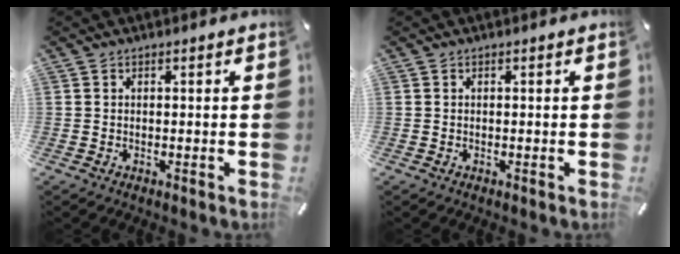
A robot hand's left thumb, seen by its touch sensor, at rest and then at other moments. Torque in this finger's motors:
{"motor_torque": [0.02, 0.06, -0.01, -0.01, 0.00]}